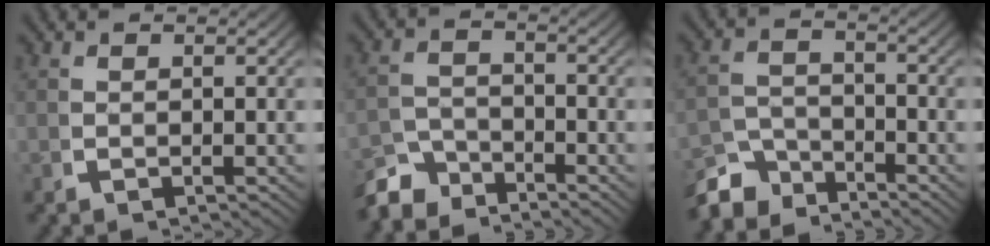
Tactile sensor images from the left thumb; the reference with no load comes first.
{"total": 4.4, "force": [-4.0, 1.5, 0.9], "torque": [0.001, -0.012, -0.073]}
{"total": 4.9, "force": [-4.2, 2.0, 1.5], "torque": [-0.006, -0.014, -0.075]}